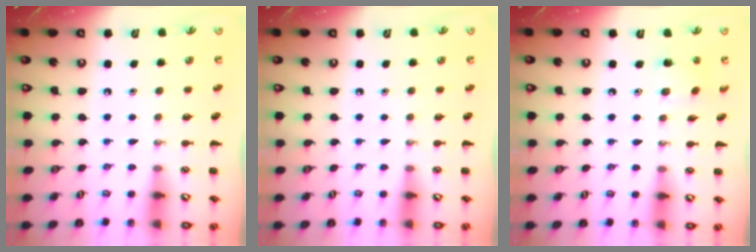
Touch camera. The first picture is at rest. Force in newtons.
{"total": 0.0}
{"total": 1.7, "press": 1.6, "slide": 0.7}